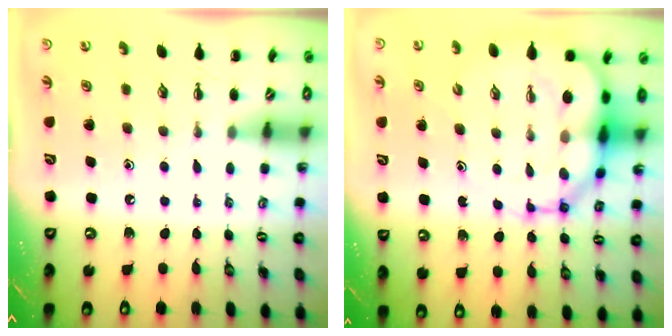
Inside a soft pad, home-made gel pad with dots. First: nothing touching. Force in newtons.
{"total": 13.3, "press": 12.8, "slide": 3.7}